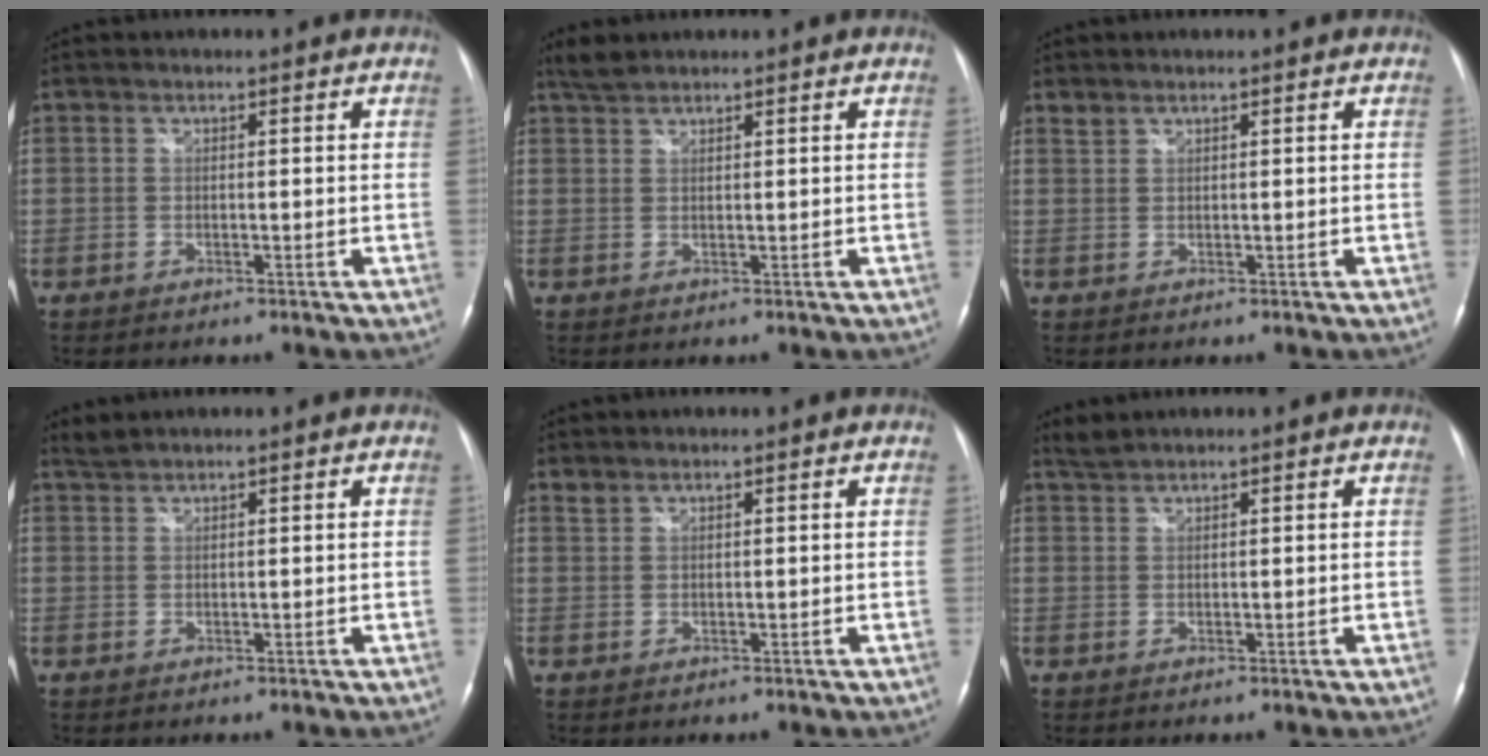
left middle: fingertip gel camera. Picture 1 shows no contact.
{"total": 2.2, "force": [2.1, 0.4, 0.6], "torque": [-0.019, 0.010, 0.045]}
{"total": 0.8, "force": [0.8, 0.2, 0.0], "torque": [-0.006, 0.005, 0.019]}
{"total": 1.3, "force": [1.3, -0.2, 0.1], "torque": [-0.006, 0.011, 0.033]}
{"total": 0.9, "force": [0.8, 0.2, 0.1], "torque": [-0.006, 0.005, 0.019]}
{"total": 1.6, "force": [1.6, -0.1, 0.2], "torque": [-0.009, 0.011, 0.038]}